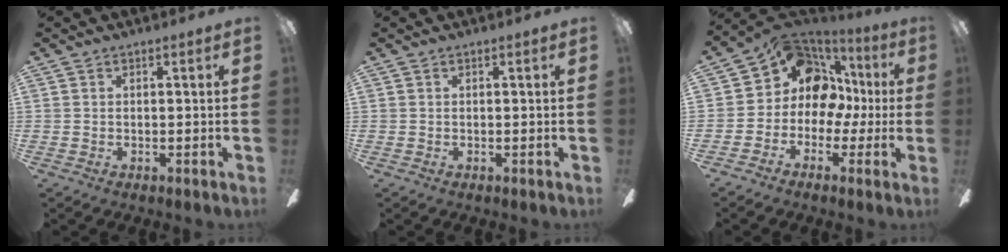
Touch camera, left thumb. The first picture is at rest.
{"total": 0.0}
{"total": 13.5, "force": [4.5, 10.3, 7.5], "torque": [-0.151, -0.019, 0.088]}